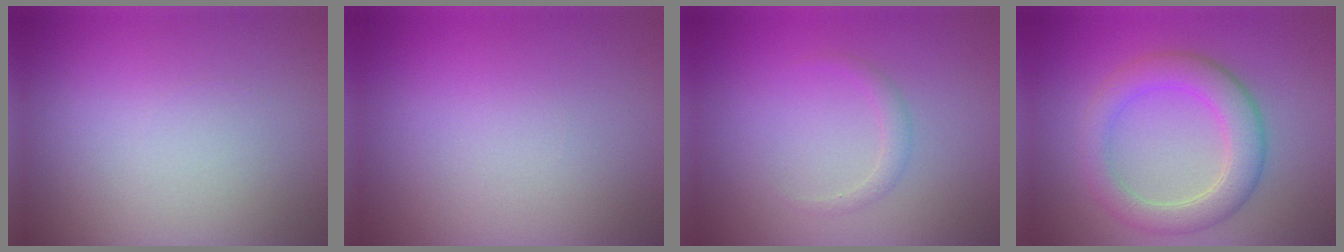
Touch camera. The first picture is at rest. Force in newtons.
{"total": 0.0}
{"total": 1.1, "press": 1.1, "slide": 0.0}
{"total": 4.6, "press": 4.6, "slide": 0.3}